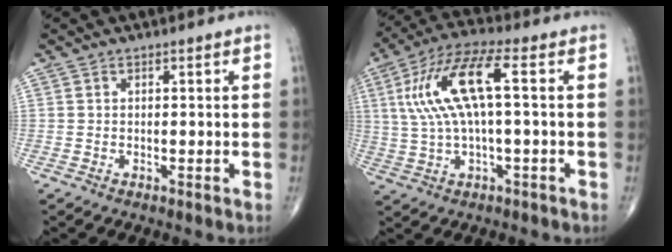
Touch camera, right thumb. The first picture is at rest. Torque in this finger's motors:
{"motor_torque": [0.54, 0.43, 1.26, 0.07, 0.22]}